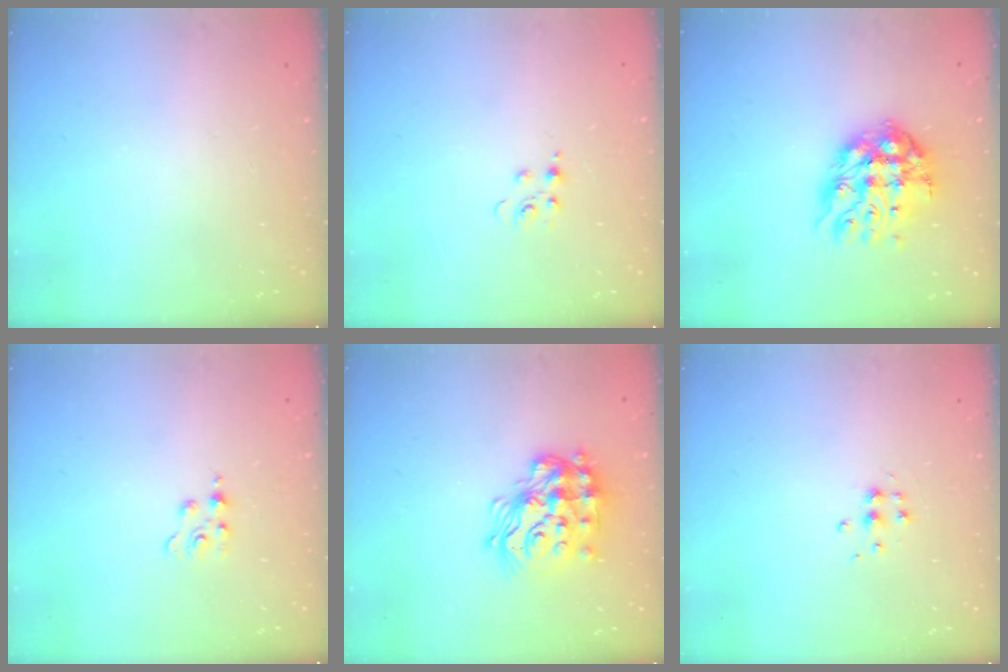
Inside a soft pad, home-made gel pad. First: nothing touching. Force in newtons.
{"total": 4.7, "press": 4.7, "slide": 0.5}
{"total": 14.3, "press": 14.2, "slide": 1.2}
{"total": 1.8, "press": 1.8, "slide": 0.3}
{"total": 19.4, "press": 19.3, "slide": 1.2}
{"total": 5.3, "press": 5.3, "slide": 0.5}